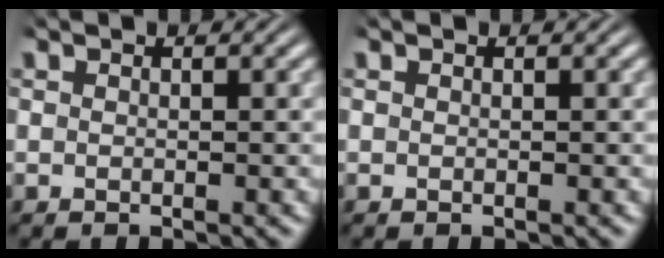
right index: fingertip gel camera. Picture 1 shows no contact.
{"total": 0.0}